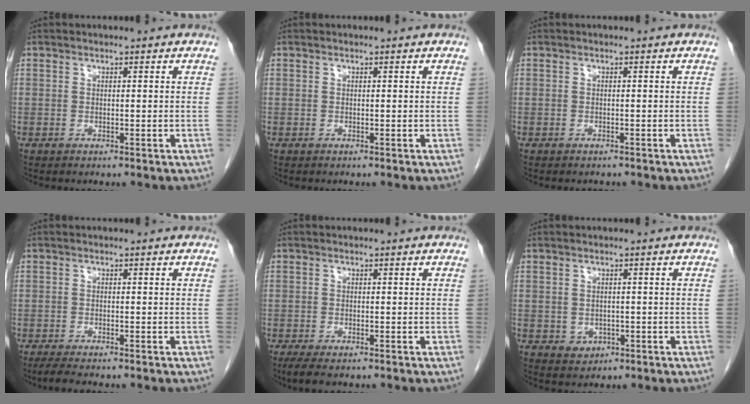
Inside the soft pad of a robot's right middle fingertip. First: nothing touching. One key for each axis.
{"total": 0.0}
{"total": 1.4, "fx": -1.3, "fy": 0.4, "fz": 0.3, "tx": -0.012, "ty": -0.004, "tz": -0.016}
{"total": 3.4, "fx": -2.8, "fy": 0.2, "fz": 1.9, "tx": -0.040, "ty": -0.011, "tz": -0.043}
{"total": 3.4, "fx": -2.5, "fy": 0.8, "fz": 2.2, "tx": -0.046, "ty": -0.013, "tz": -0.038}
{"total": 1.9, "fx": -0.5, "fy": 1.7, "fz": 0.8, "tx": -0.015, "ty": 0.000, "tz": 0.003}